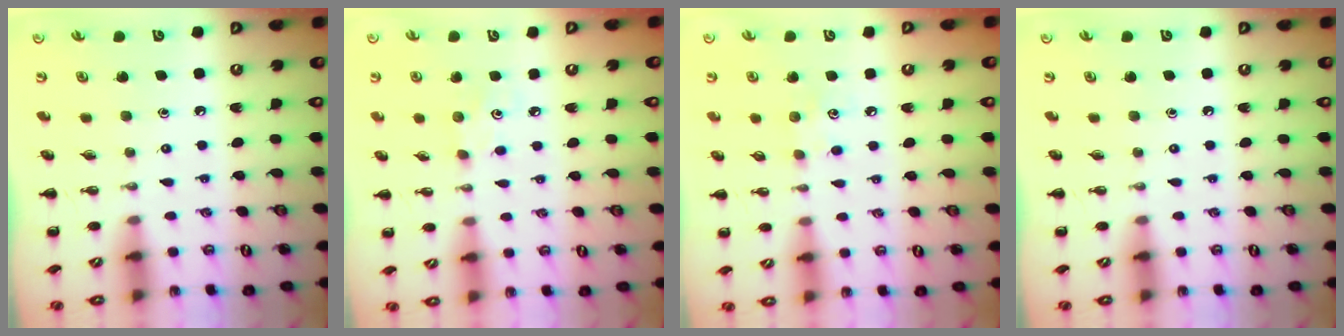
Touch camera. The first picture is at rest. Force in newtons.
{"total": 2.9, "press": 2.8, "slide": 0.8}
{"total": 4.5, "press": 4.4, "slide": 1.1}
{"total": 0.0}